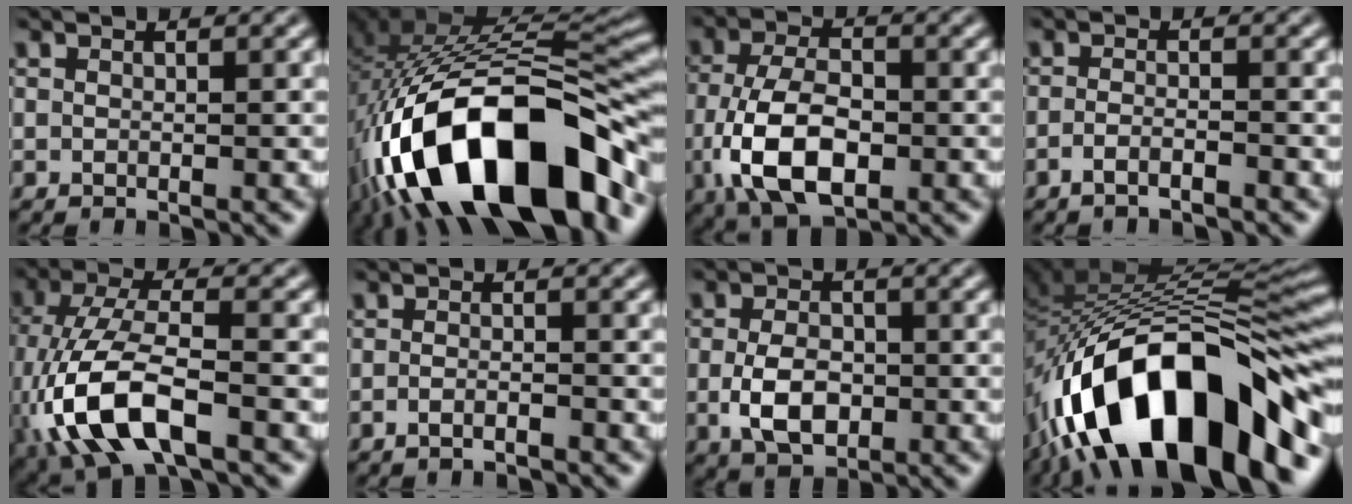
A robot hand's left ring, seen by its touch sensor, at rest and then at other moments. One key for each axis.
{"total": 19.0, "fx": -8.4, "fy": 8.6, "fz": 14.6, "tx": -0.265, "ty": -0.002, "tz": -0.136}
{"total": 8.4, "fx": -2.3, "fy": 4.7, "fz": 6.6, "tx": -0.143, "ty": -0.007, "tz": -0.046}
{"total": 1.6, "fx": -1.1, "fy": 0.3, "fz": 1.0, "tx": -0.017, "ty": 0.002, "tz": -0.026}
{"total": 10.6, "fx": -3.9, "fy": 4.6, "fz": 8.8, "tx": -0.192, "ty": 0.000, "tz": -0.080}
{"total": 1.3, "fx": -0.9, "fy": 0.3, "fz": 0.9, "tx": -0.014, "ty": 0.001, "tz": -0.018}
{"total": 4.3, "fx": -0.8, "fy": 2.8, "fz": 3.2, "tx": -0.067, "ty": -0.004, "tz": -0.017}
{"total": 16.6, "fx": -8.3, "fy": 6.8, "fz": 12.6, "tx": -0.206, "ty": 0.022, "tz": -0.137}